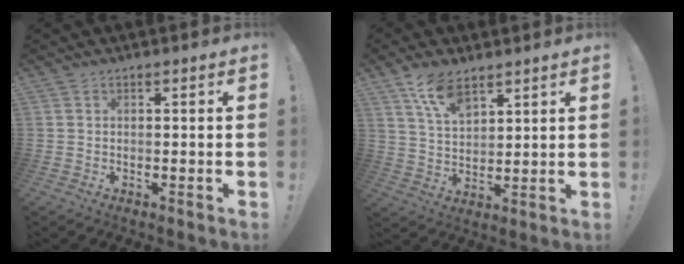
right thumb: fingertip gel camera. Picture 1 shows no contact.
{"total": 9.6, "force": [6.7, 4.1, 5.5], "torque": [-0.103, -0.031, 0.125]}